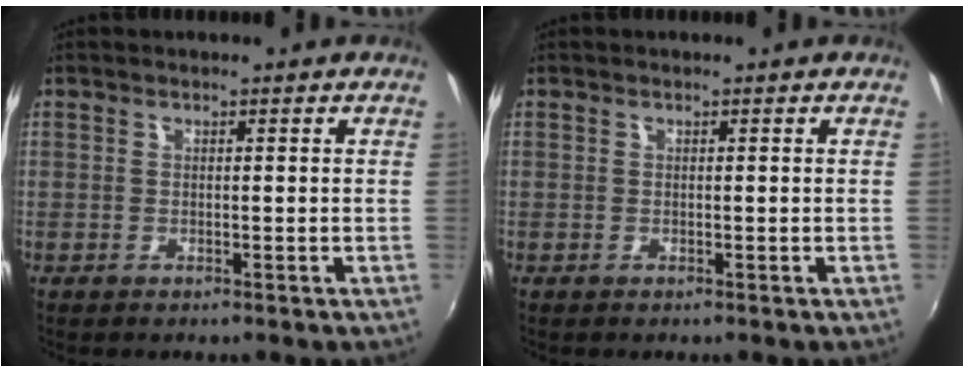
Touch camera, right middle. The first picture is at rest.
{"total": 0.0}